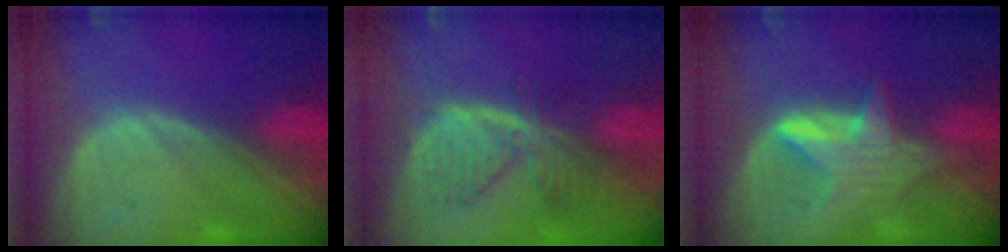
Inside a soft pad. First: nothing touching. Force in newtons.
{"total": 7.6, "press": 6.7, "slide": 3.7}
{"total": 6.0, "press": 5.8, "slide": 1.4}